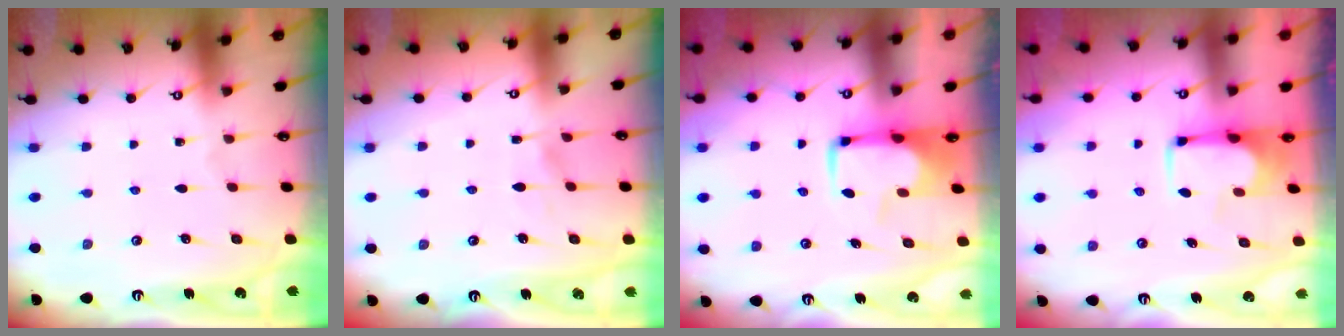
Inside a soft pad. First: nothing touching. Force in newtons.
{"total": 4.3, "press": 4.3, "slide": 0.5}
{"total": 1.0, "press": 0.8, "slide": 0.6}
{"total": 3.3, "press": 3.3, "slide": 0.4}